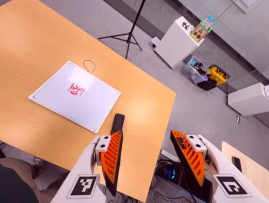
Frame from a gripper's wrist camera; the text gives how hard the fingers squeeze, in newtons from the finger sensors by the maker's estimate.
{"total": 0.0}